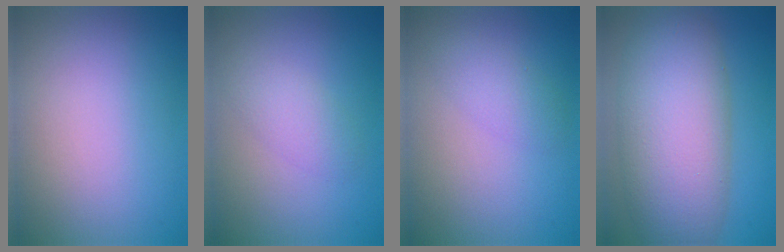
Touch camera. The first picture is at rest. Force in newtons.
{"total": 2.1, "press": 2.1, "slide": 0.0}
{"total": 2.1, "press": 2.1, "slide": 0.1}
{"total": 10.7, "press": 10.7, "slide": 0.5}